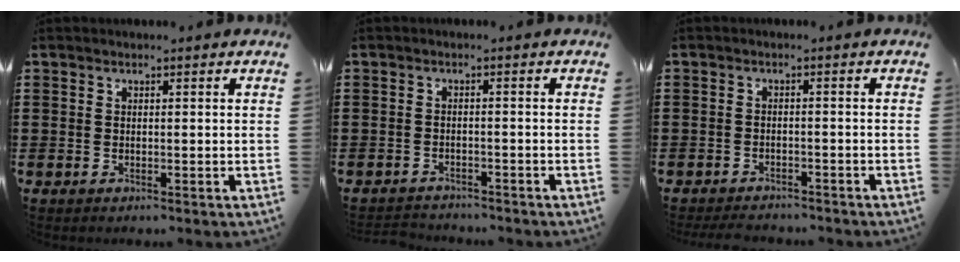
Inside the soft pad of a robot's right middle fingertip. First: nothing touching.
{"total": 1.8, "force": [-1.8, 0.2, -0.1], "torque": [-0.004, 0.000, -0.041]}
{"total": 2.4, "force": [-2.4, 0.5, -0.1], "torque": [-0.005, 0.001, -0.053]}